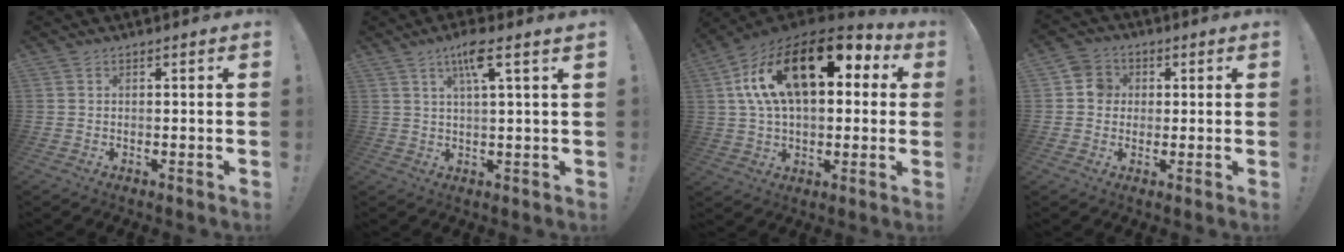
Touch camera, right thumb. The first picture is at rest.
{"total": 7.5, "force": [3.6, 0.5, 6.6], "torque": [-0.110, -0.006, 0.053]}
{"total": 22.9, "force": [8.2, 11.6, 18.0], "torque": [-0.300, -0.033, 0.141]}
{"total": 6.2, "force": [0.7, 5.8, 2.1], "torque": [-0.028, 0.011, 0.014]}